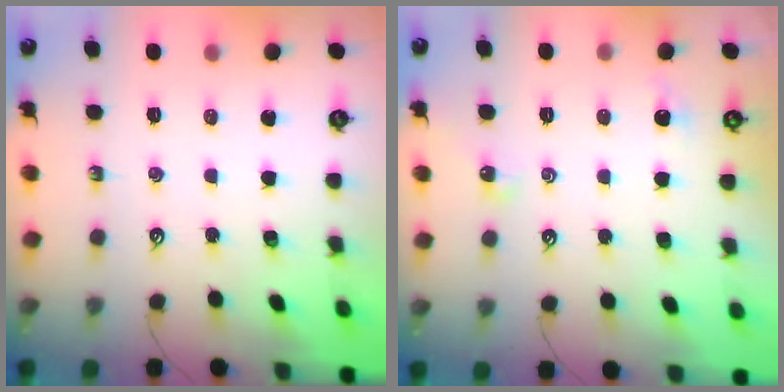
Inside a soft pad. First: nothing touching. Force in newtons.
{"total": 2.4, "press": 2.4, "slide": 0.5}